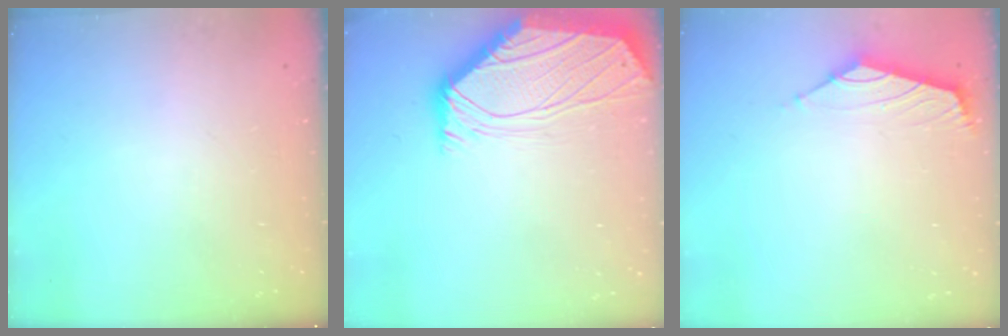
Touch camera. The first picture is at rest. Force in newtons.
{"total": 0.0}
{"total": 1.7, "press": 1.6, "slide": 0.7}